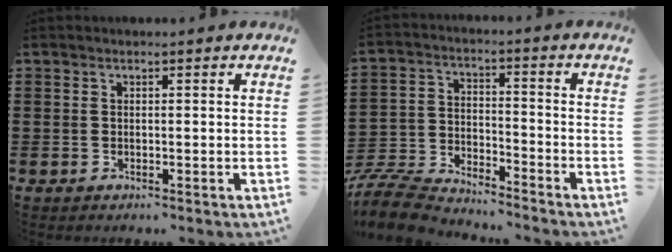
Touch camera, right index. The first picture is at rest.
{"total": 8.0, "force": [-7.8, 1.2, 1.3], "torque": [-0.051, 0.006, -0.163]}